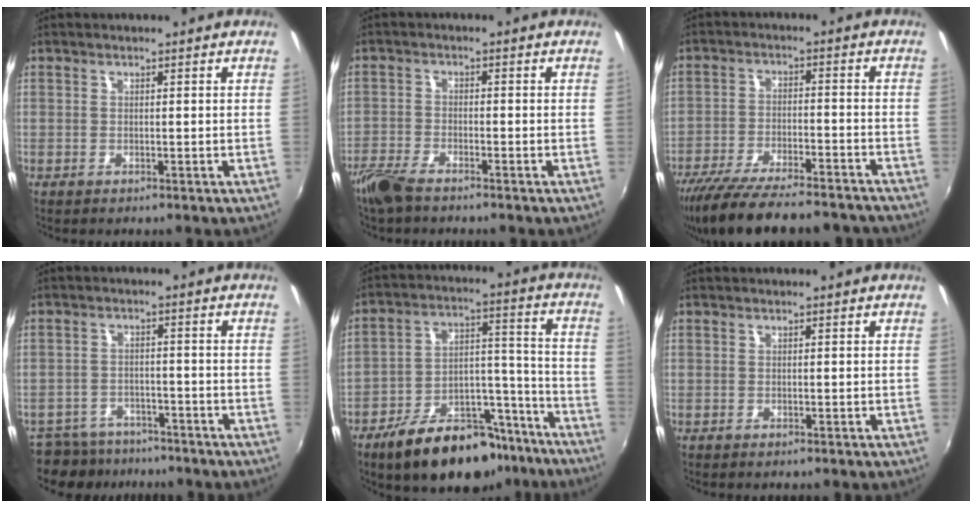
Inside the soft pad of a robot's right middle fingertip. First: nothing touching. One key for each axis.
{"total": 5.5, "fx": -4.5, "fy": 1.4, "fz": 2.7, "tx": -0.078, "ty": -0.012, "tz": -0.093}
{"total": 21.5, "fx": -18.5, "fy": 4.7, "fz": 9.7, "tx": -0.188, "ty": -0.037, "tz": -0.275}
{"total": 10.3, "fx": -8.8, "fy": 4.8, "fz": 2.5, "tx": -0.075, "ty": -0.003, "tz": -0.135}
{"total": 19.5, "fx": -13.9, "fy": 9.6, "fz": 9.7, "tx": -0.164, "ty": 0.038, "tz": -0.192}
{"total": 0.0}